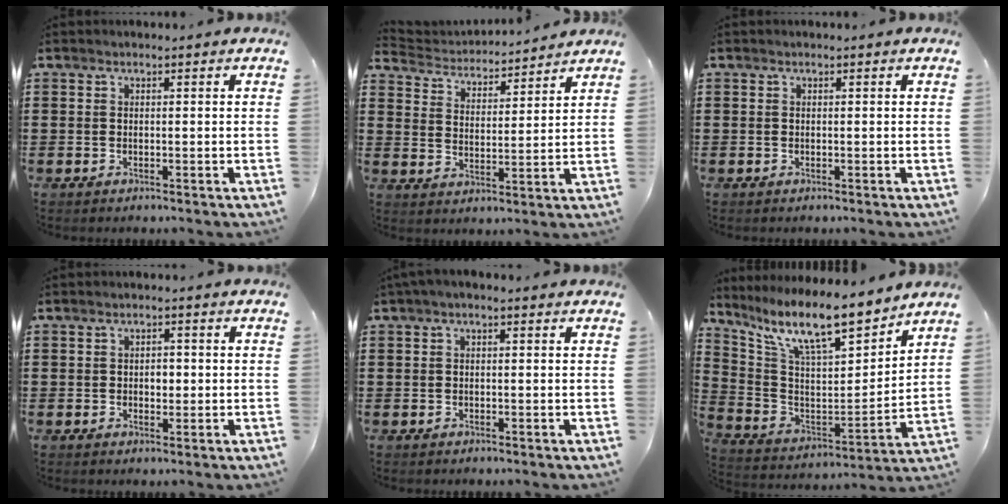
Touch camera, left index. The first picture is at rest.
{"total": 3.3, "force": [3.3, 0.5, -0.1], "torque": [-0.021, -0.026, 0.051]}
{"total": 0.0}
{"total": 2.0, "force": [-0.1, 1.3, 1.6], "torque": [-0.025, 0.003, -0.007]}
{"total": 0.9, "force": [-0.1, 0.4, 0.8], "torque": [-0.016, 0.002, -0.002]}
{"total": 12.6, "force": [10.3, 2.3, 6.9], "torque": [-0.164, -0.062, 0.178]}